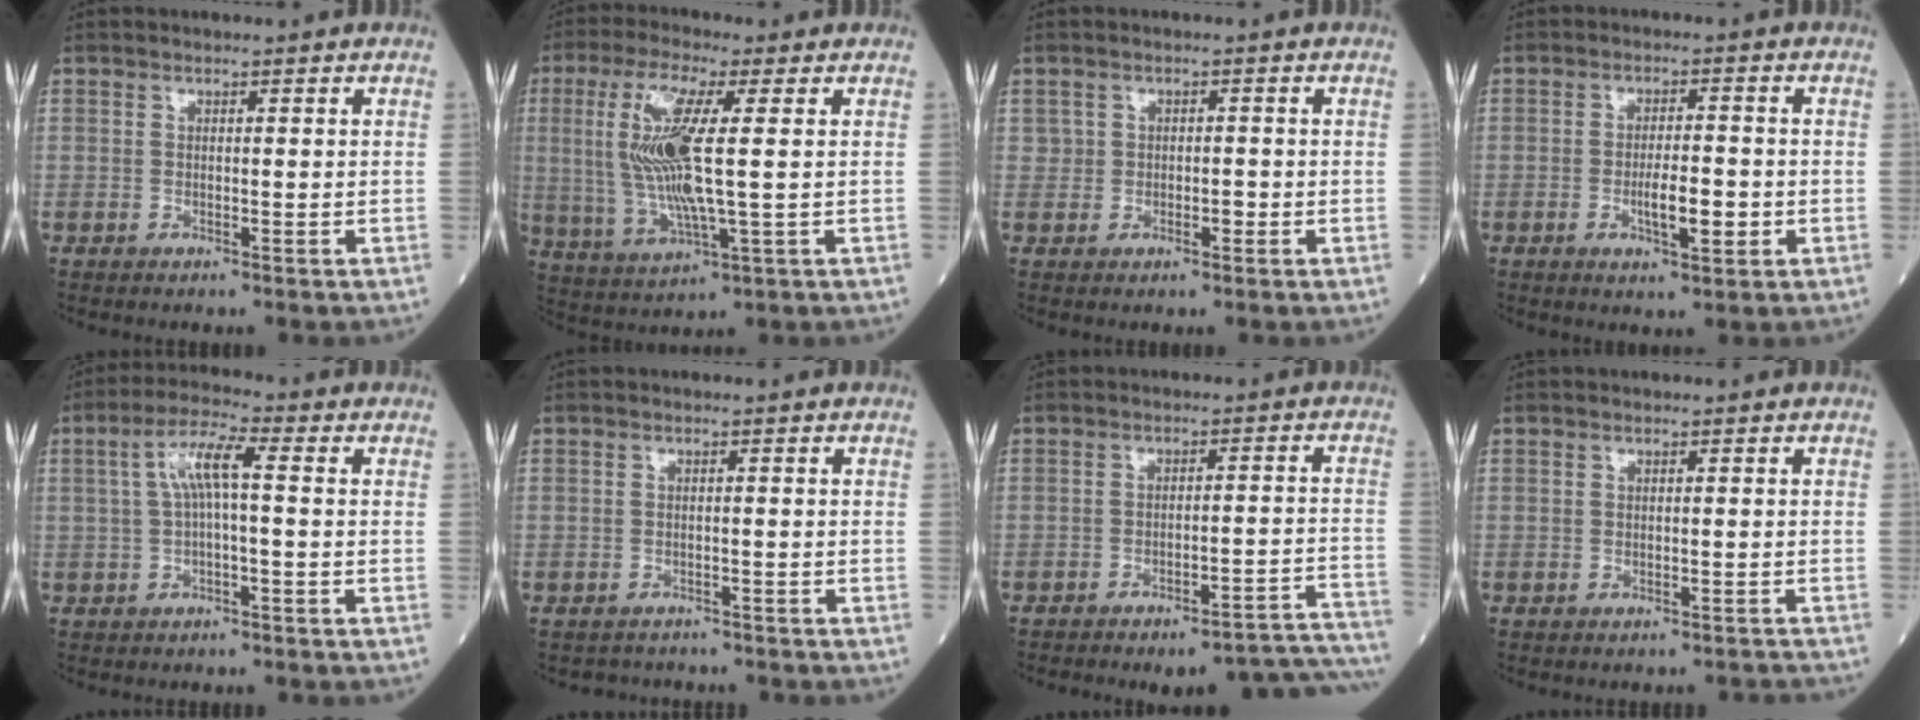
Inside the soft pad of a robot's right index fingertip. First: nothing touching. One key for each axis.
{"total": 12.3, "fx": 1.5, "fy": 1.4, "fz": 12.1, "tx": -0.269, "ty": -0.001, "tz": 0.029}
{"total": 1.5, "fx": -0.2, "fy": 1.1, "fz": 1.1, "tx": -0.018, "ty": 0.007, "tz": 0.000}
{"total": 5.3, "fx": -1.3, "fy": 1.3, "fz": 4.9, "tx": -0.083, "ty": -0.002, "tz": -0.020}
{"total": 6.0, "fx": 0.7, "fy": 0.9, "fz": 5.8, "tx": -0.115, "ty": 0.024, "tz": 0.013}
{"total": 3.2, "fx": -2.7, "fy": 1.5, "fz": -0.5, "tx": 0.000, "ty": 0.005, "tz": -0.043}
{"total": 15.7, "fx": -14.9, "fy": 0.7, "fz": 5.0, "tx": 0.000, "ty": 0.024, "tz": -0.178}
{"total": 2.3, "fx": -2.3, "fy": 0.4, "fz": 0.3, "tx": -0.003, "ty": -0.006, "tz": -0.025}